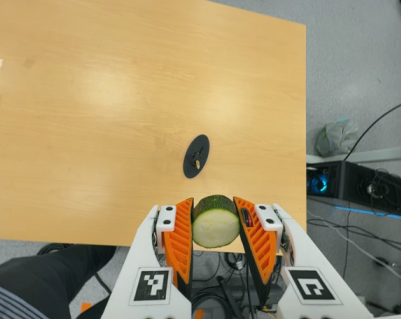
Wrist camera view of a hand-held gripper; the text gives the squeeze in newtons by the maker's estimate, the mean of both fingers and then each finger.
{"total": 13.0, "left": 11.3, "right": 14.8}